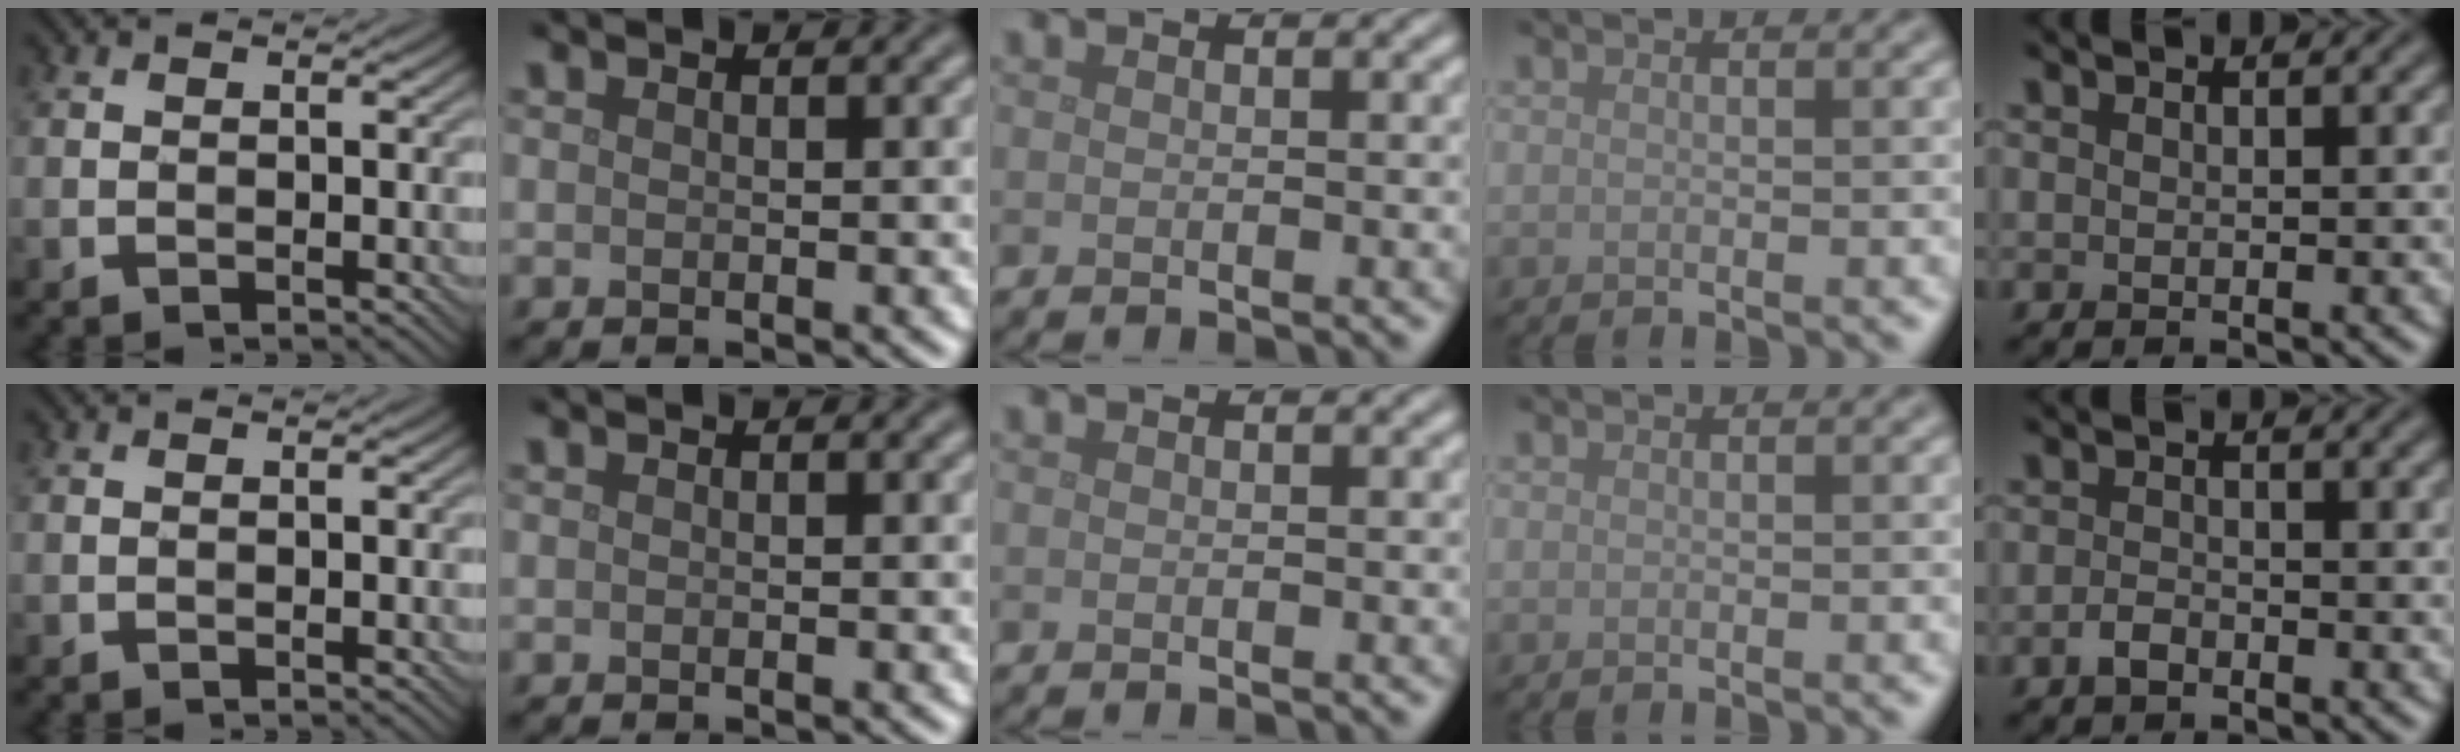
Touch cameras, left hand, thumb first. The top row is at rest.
{"little": {"total": 1.5, "force": [-1.1, 0.7, 0.7], "torque": [-0.014, 0.002, -0.024]}}